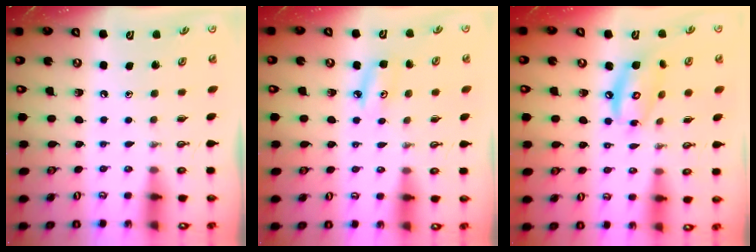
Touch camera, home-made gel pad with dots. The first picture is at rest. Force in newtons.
{"total": 6.5, "press": 6.5, "slide": 0.3}
{"total": 11.0, "press": 11.0, "slide": 0.9}